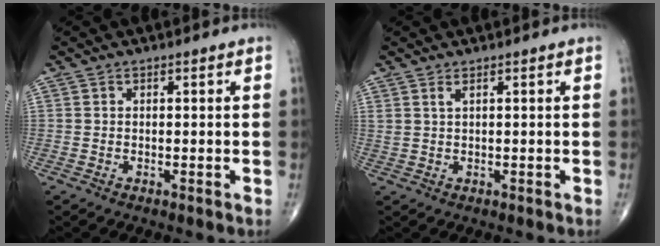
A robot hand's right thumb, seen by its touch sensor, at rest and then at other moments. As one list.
[{"total": 1.3, "force": [0.8, 0.3, 0.9], "torque": [-0.022, -0.001, 0.021]}]